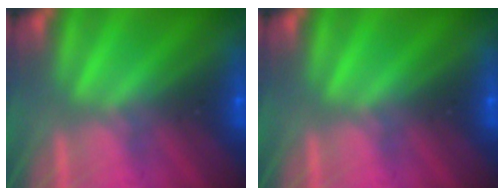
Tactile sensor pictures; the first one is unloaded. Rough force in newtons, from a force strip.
{"total": 0.0}